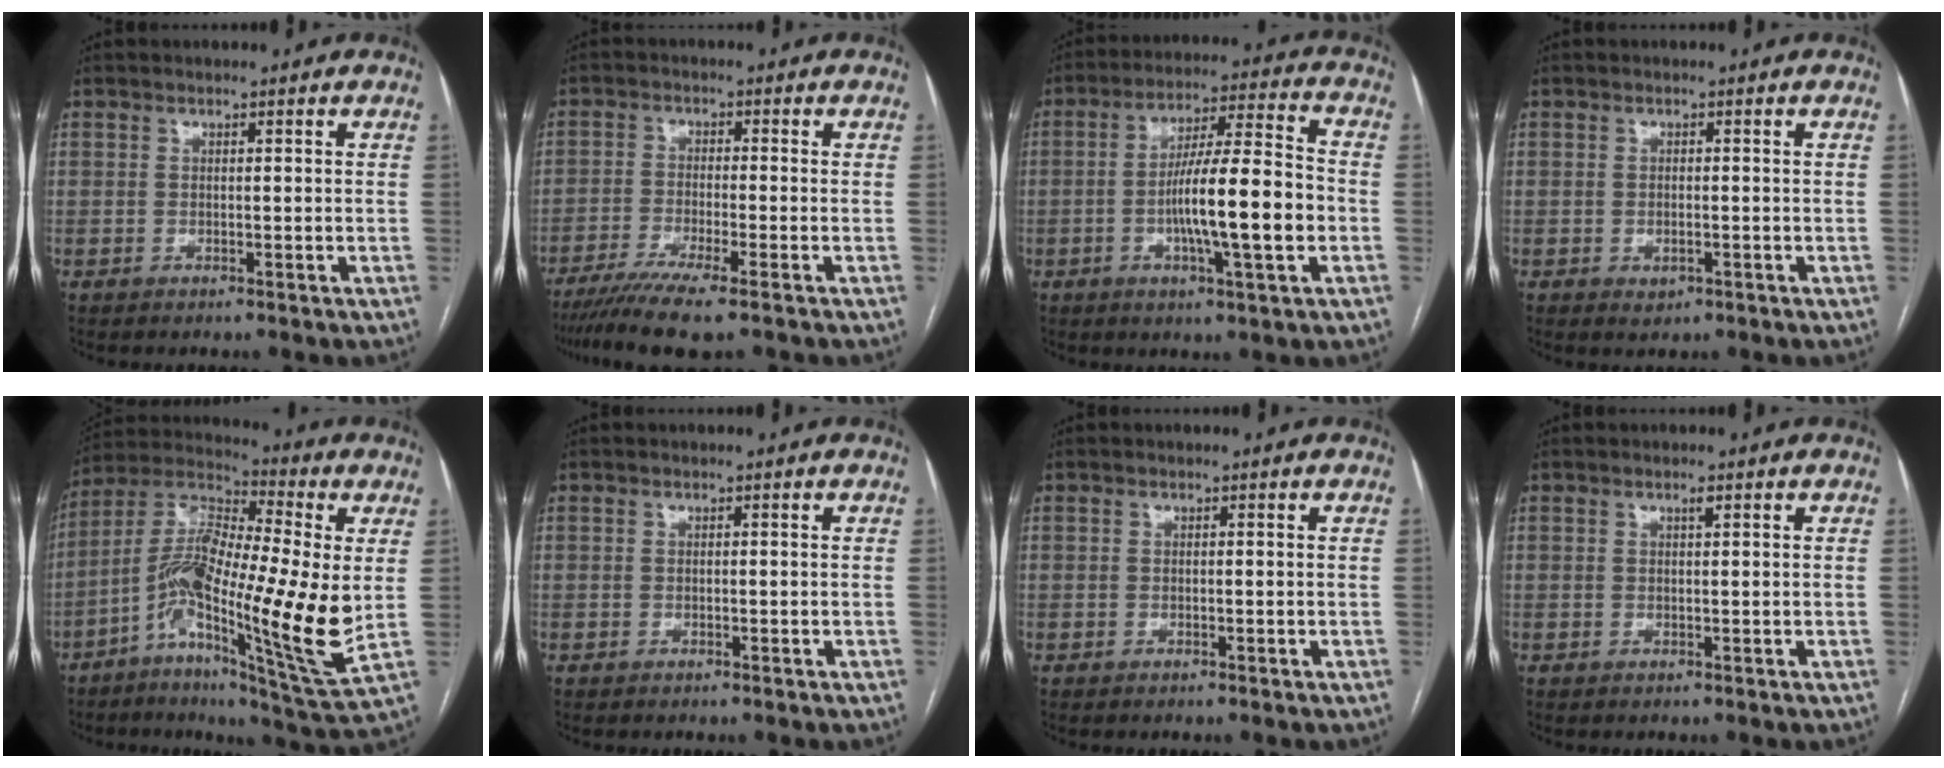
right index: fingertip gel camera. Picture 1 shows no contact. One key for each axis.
{"total": 8.3, "fx": -6.2, "fy": -0.2, "fz": 5.5, "tx": -0.088, "ty": -0.019, "tz": -0.103}
{"total": 13.5, "fx": -2.6, "fy": 1.0, "fz": 13.2, "tx": -0.220, "ty": 0.008, "tz": -0.043}
{"total": 1.5, "fx": -0.6, "fy": 0.9, "fz": 1.0, "tx": -0.015, "ty": -0.001, "tz": -0.001}
{"total": 20.8, "fx": -2.1, "fy": 3.0, "fz": 20.5, "tx": -0.391, "ty": 0.000, "tz": -0.045}
{"total": 0.0}
{"total": 0.0}
{"total": 0.8, "fx": 0.5, "fy": 0.1, "fz": 0.6, "tx": -0.011, "ty": 0.000, "tz": 0.007}